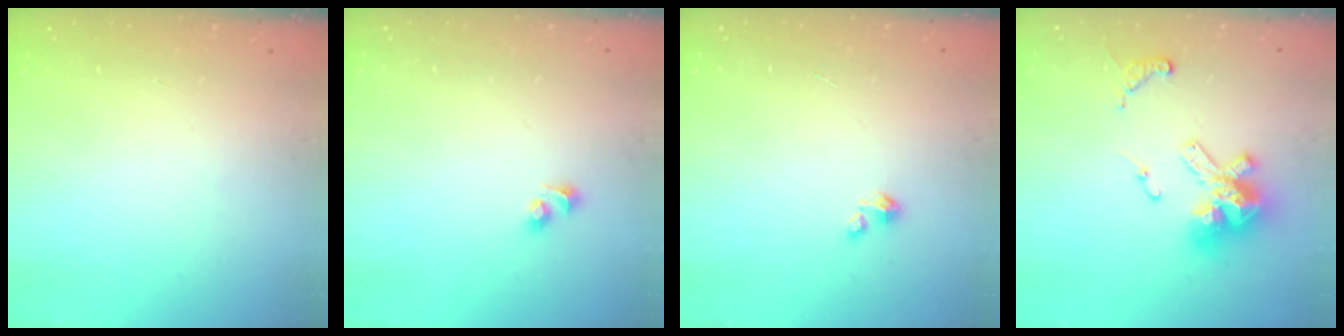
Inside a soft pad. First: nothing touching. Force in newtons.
{"total": 2.7, "press": 2.4, "slide": 1.1}
{"total": 1.4, "press": 1.4, "slide": 0.2}
{"total": 15.0, "press": 14.9, "slide": 1.9}